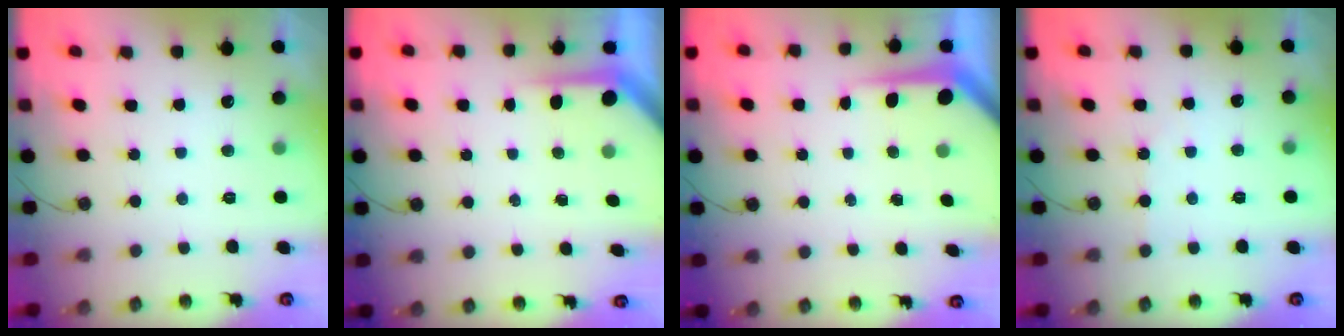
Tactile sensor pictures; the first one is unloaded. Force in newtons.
{"total": 4.3, "press": 4.2, "slide": 0.4}
{"total": 5.3, "press": 5.3, "slide": 0.4}
{"total": 1.5, "press": 1.5, "slide": 0.3}